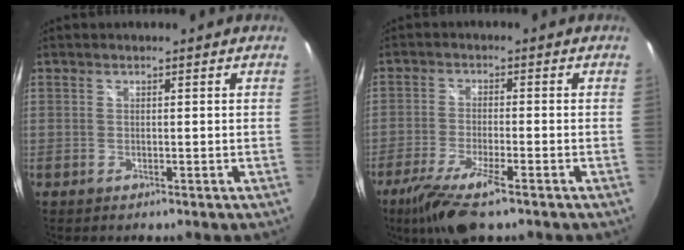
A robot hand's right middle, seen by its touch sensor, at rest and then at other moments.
{"total": 10.2, "force": [-6.7, 1.8, 7.5], "torque": [-0.167, -0.030, -0.123]}